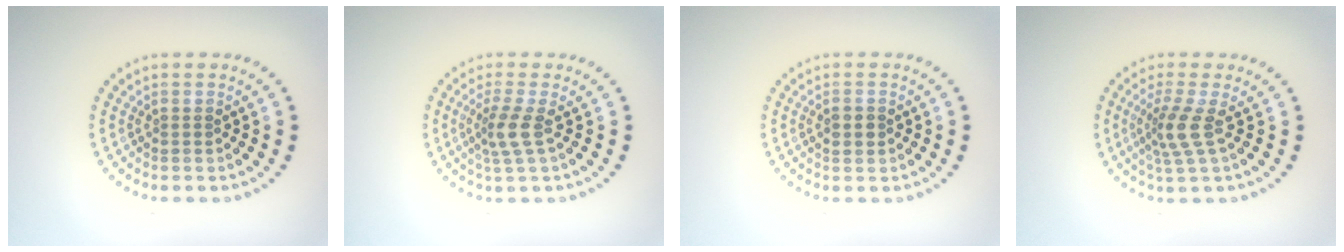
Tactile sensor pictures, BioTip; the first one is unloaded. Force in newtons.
{"total": 2.4, "press": 1.8, "slide": 1.6}
{"total": 1.7, "press": 1.7, "slide": 0.1}
{"total": 2.8, "press": 2.0, "slide": 1.9}